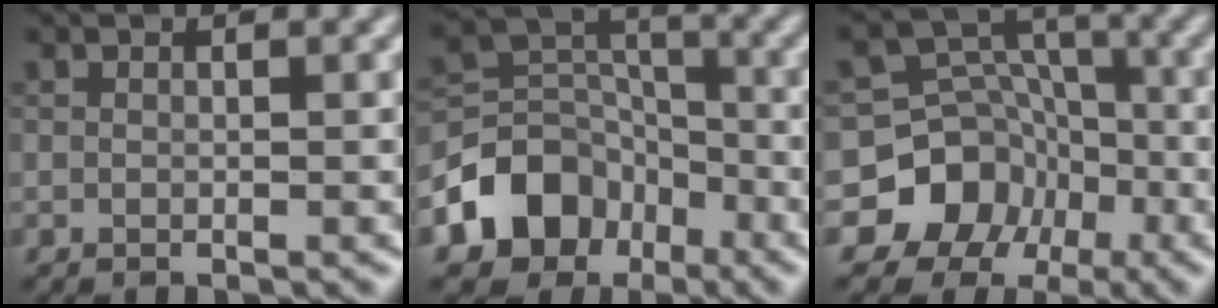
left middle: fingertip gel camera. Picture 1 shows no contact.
{"total": 7.2, "force": [-3.9, 5.4, 2.8], "torque": [-0.038, 0.001, -0.078]}
{"total": 9.8, "force": [-4.7, 8.4, 1.7], "torque": [-0.015, 0.000, -0.104]}